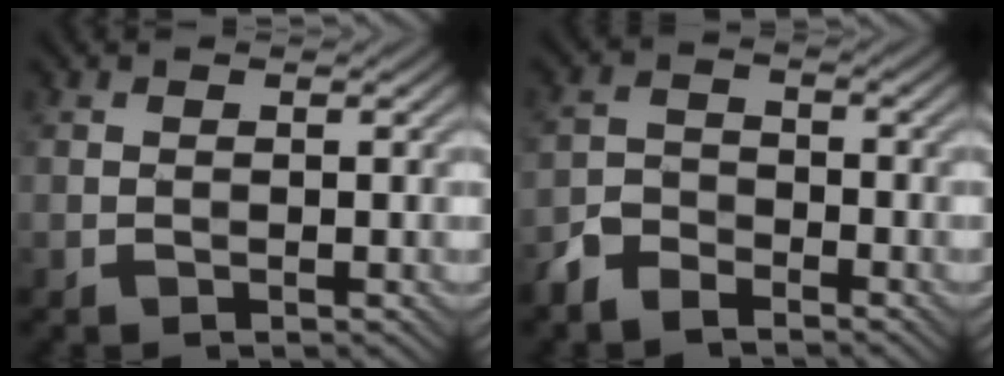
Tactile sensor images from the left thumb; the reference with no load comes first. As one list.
[{"total": 4.5, "force": [-3.6, 2.0, 1.7], "torque": [-0.034, -0.005, -0.083]}]